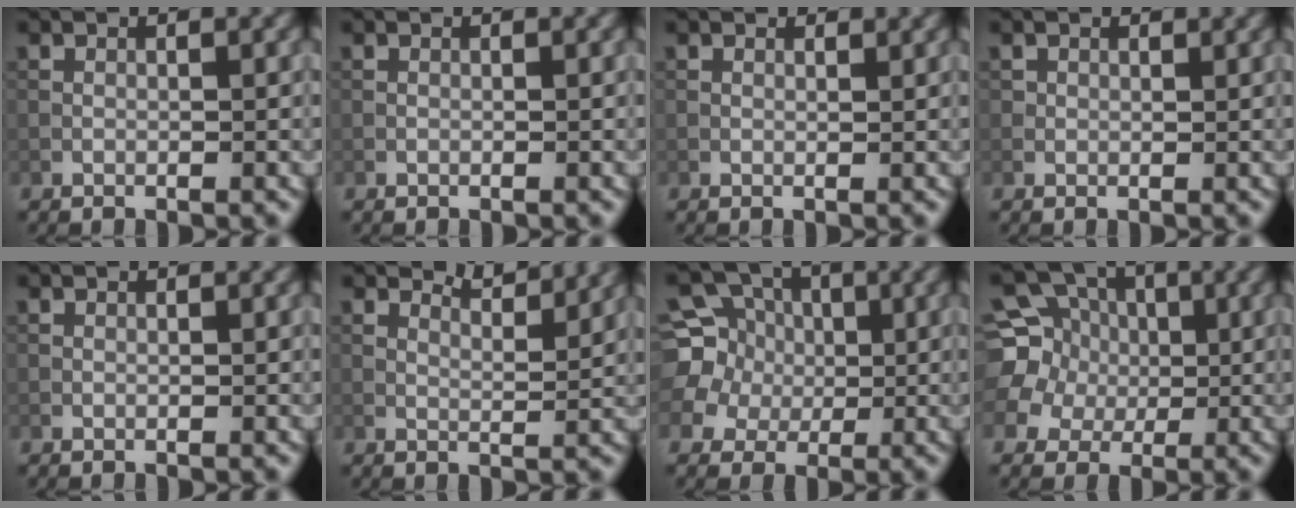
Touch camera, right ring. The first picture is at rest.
{"total": 0.0}
{"total": 1.3, "force": [1.1, 0.6, 0.5], "torque": [-0.012, -0.002, 0.011]}
{"total": 1.5, "force": [1.0, 1.0, 0.4], "torque": [-0.007, -0.001, 0.012]}
{"total": 0.0}
{"total": 2.8, "force": [2.6, 0.4, 0.8], "torque": [-0.018, -0.010, 0.040]}
{"total": 9.2, "force": [2.1, 8.3, 3.6], "torque": [-0.102, 0.037, 0.022]}
{"total": 10.6, "force": [2.7, 9.2, 4.4], "torque": [-0.124, 0.038, 0.034]}